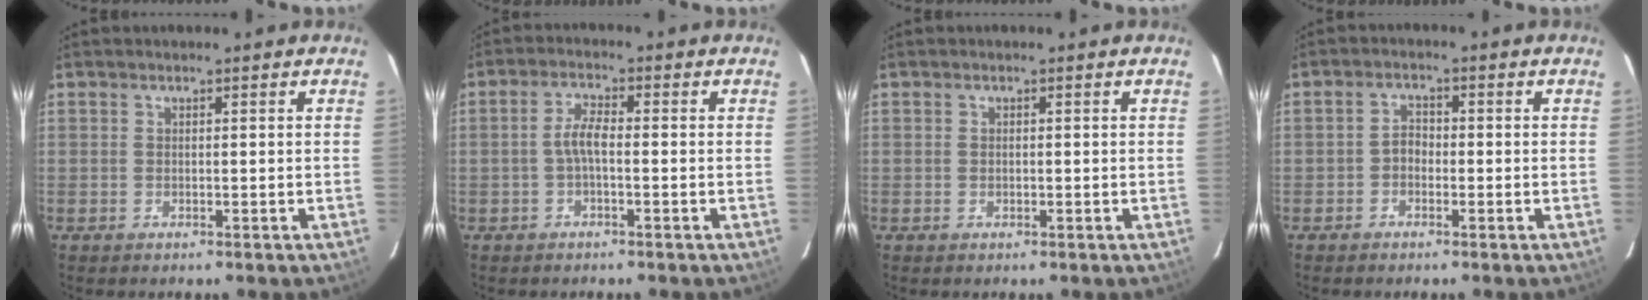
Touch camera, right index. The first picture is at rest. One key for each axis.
{"total": 3.2, "fx": -0.9, "fy": 0.7, "fz": 2.9, "tx": -0.066, "ty": 0.010, "tz": -0.019}
{"total": 0.0}
{"total": 2.1, "fx": -1.1, "fy": 1.5, "fz": 1.0, "tx": -0.018, "ty": 0.009, "tz": -0.024}